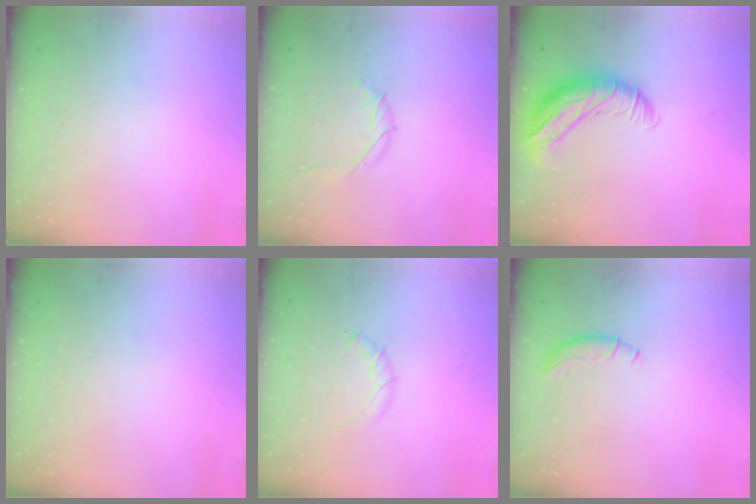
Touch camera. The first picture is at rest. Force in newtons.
{"total": 3.8, "press": 3.7, "slide": 1.1}
{"total": 13.1, "press": 12.7, "slide": 3.3}
{"total": 0.0}
{"total": 4.0, "press": 3.8, "slide": 1.1}
{"total": 4.8, "press": 4.8, "slide": 0.3}